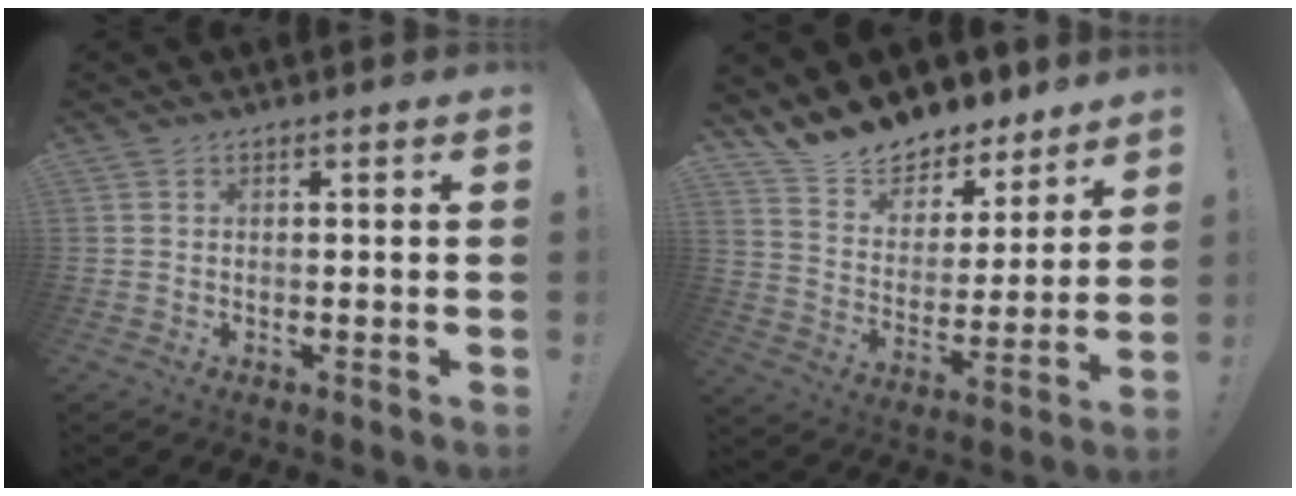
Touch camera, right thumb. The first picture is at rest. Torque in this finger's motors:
{"motor_torque": [0.64, 0.88, 0.17, 0.17, 0.00]}